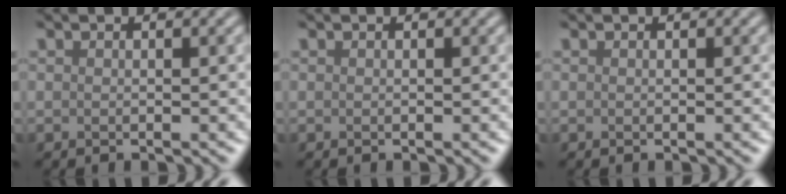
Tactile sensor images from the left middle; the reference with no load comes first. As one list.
[{"total": 0.0}, {"total": 0.0}]